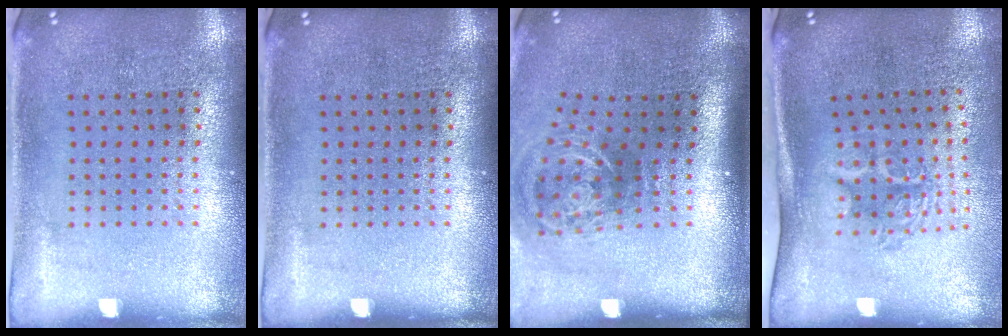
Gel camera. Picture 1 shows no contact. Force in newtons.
{"total": 0.0}
{"total": 2.2, "press": 1.4, "slide": 1.7}
{"total": 1.8, "press": 1.3, "slide": 1.3}